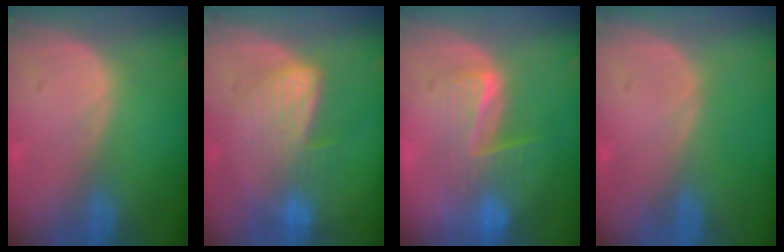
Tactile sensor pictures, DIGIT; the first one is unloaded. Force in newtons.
{"total": 6.5, "press": 6.5, "slide": 1.0}
{"total": 6.7, "press": 6.5, "slide": 1.4}
{"total": 0.0}